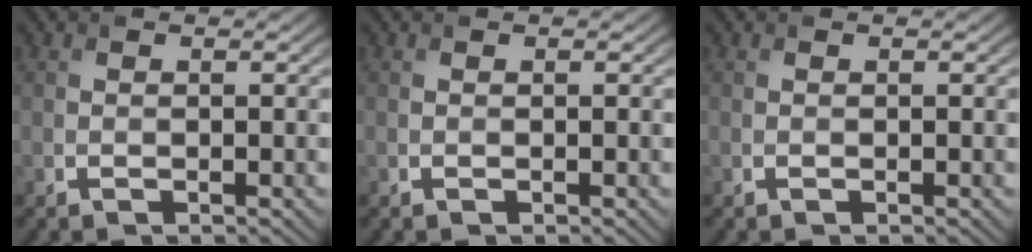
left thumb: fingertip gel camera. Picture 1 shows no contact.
{"total": 0.0}
{"total": 0.0}